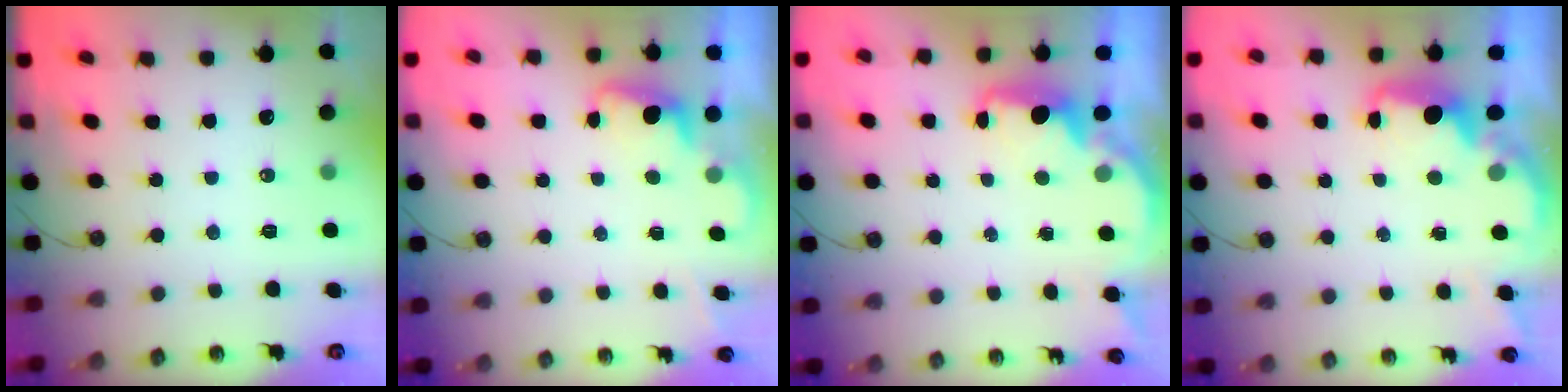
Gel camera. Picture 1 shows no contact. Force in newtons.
{"total": 2.0, "press": 1.8, "slide": 0.9}
{"total": 2.4, "press": 2.3, "slide": 0.8}
{"total": 2.1, "press": 2.0, "slide": 0.7}